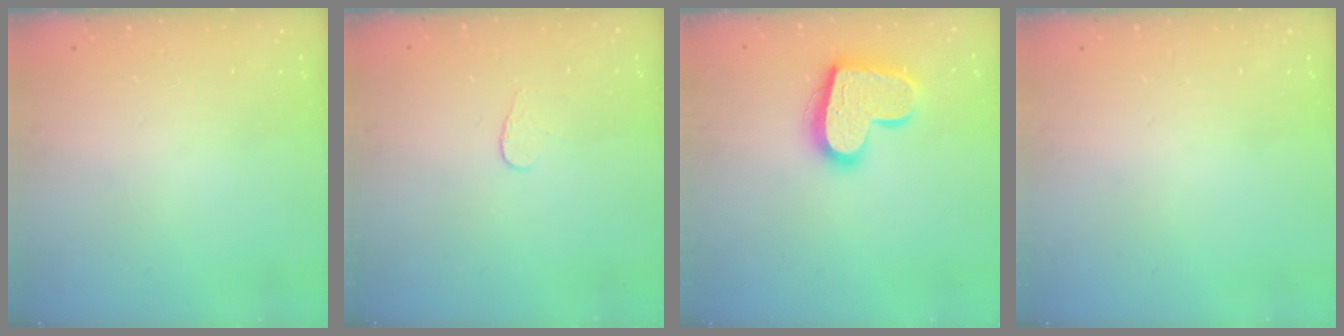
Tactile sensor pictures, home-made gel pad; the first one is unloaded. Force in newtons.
{"total": 3.2, "press": 3.2, "slide": 0.3}
{"total": 16.7, "press": 16.7, "slide": 1.1}
{"total": 0.0}